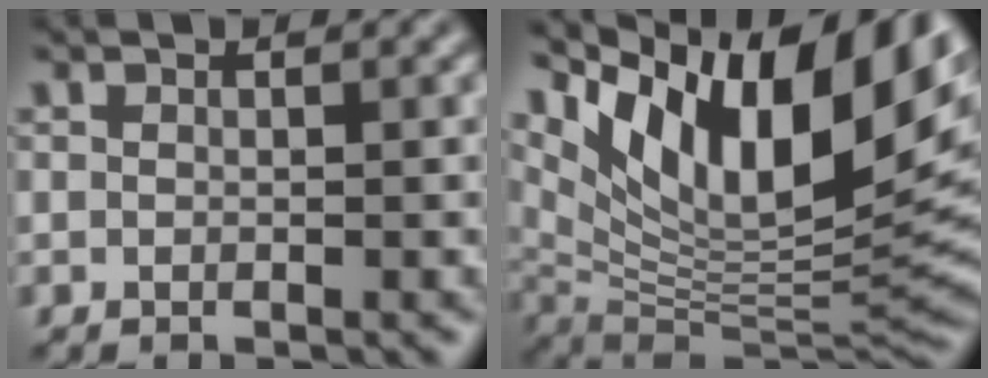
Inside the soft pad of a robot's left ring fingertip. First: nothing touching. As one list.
[{"total": 16.6, "force": [6.9, 7.6, 13.0], "torque": [-0.215, 0.004, 0.127]}]